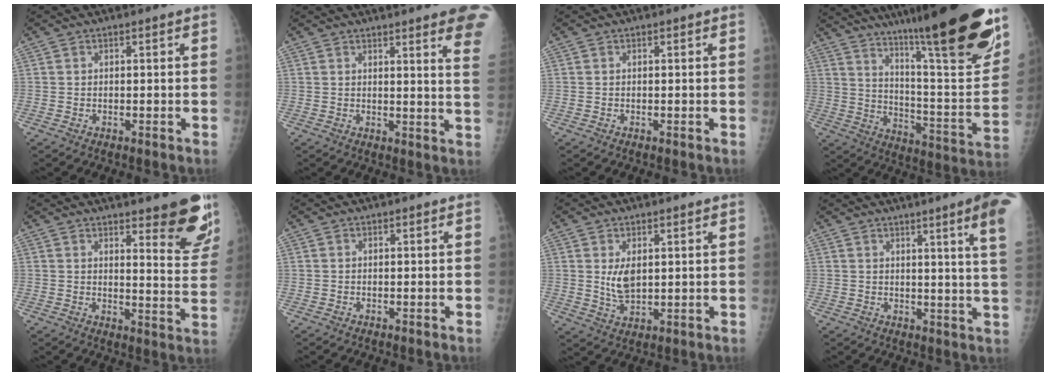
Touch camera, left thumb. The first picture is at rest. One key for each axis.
{"total": 12.3, "fx": 8.6, "fy": 0.9, "fz": 8.6, "tx": -0.085, "ty": -0.036, "tz": 0.081}
{"total": 0.0}
{"total": 32.4, "fx": 22.3, "fy": 4.3, "fz": 23.0, "tx": -0.298, "ty": -0.099, "tz": 0.331}
{"total": 12.7, "fx": 8.5, "fy": 3.0, "fz": 9.0, "tx": -0.077, "ty": -0.060, "tz": 0.108}
{"total": 0.0}
{"total": 4.9, "fx": 1.4, "fy": 2.6, "fz": 3.9, "tx": -0.062, "ty": -0.017, "tz": 0.035}
{"total": 11.1, "fx": 6.2, "fy": -0.7, "fz": 9.2, "tx": -0.116, "ty": -0.030, "tz": 0.061}